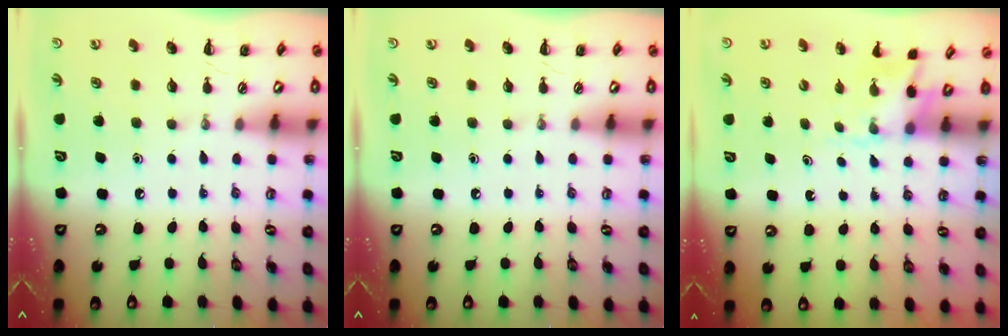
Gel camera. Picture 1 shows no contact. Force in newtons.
{"total": 0.0}
{"total": 2.5, "press": 2.3, "slide": 1.0}